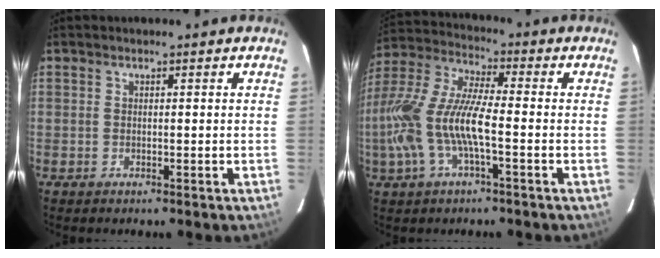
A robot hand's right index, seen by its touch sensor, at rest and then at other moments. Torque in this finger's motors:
{"motor_torque": [1.61, -0.53, 0.94, 0.21]}